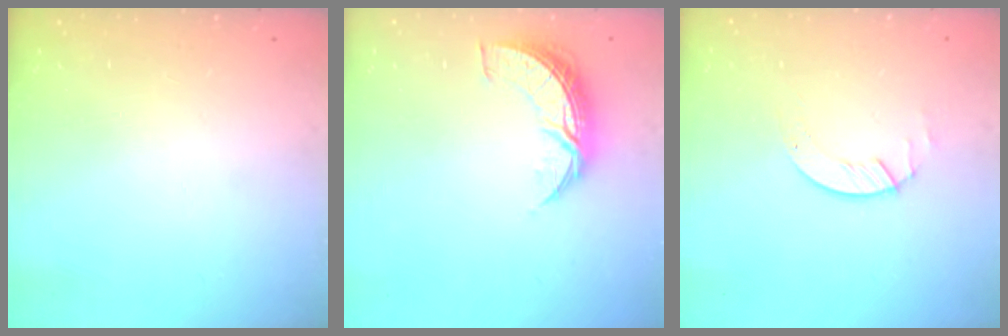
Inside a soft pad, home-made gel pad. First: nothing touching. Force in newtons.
{"total": 8.5, "press": 8.5, "slide": 0.5}
{"total": 2.0, "press": 2.0, "slide": 0.2}